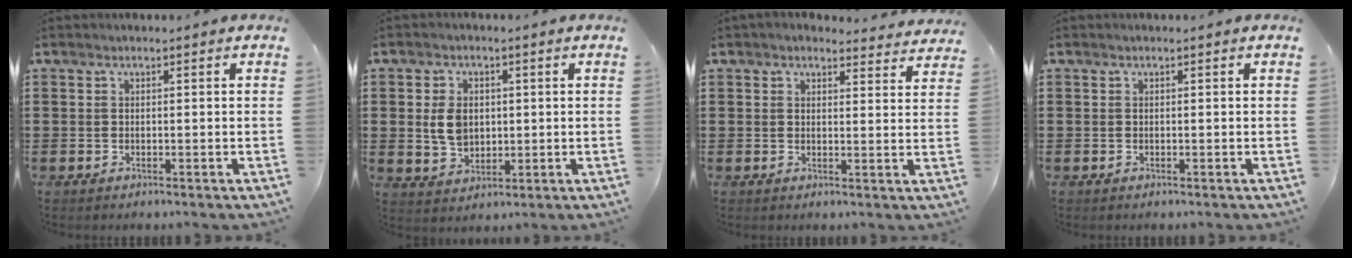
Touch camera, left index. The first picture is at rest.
{"total": 5.0, "force": [0.4, 3.7, 3.4], "torque": [-0.075, 0.005, 0.002]}
{"total": 2.9, "force": [2.8, 0.6, 0.7], "torque": [-0.014, -0.011, 0.049]}
{"total": 0.0}